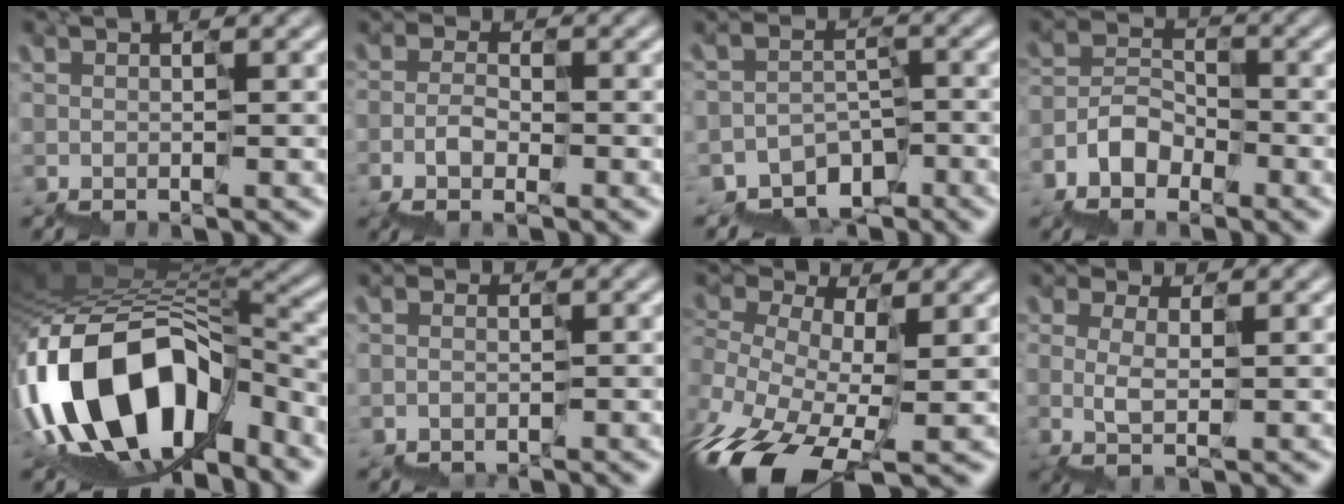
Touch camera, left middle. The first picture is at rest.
{"total": 1.4, "force": [-1.1, 0.8, 0.4], "torque": [-0.014, 0.009, -0.017]}
{"total": 4.7, "force": [-3.9, 2.5, 0.8], "torque": [-0.001, 0.004, -0.061]}
{"total": 3.5, "force": [-2.5, 2.3, 0.6], "torque": [-0.017, 0.015, -0.047]}
{"total": 14.9, "force": [-6.1, 8.6, 10.6], "torque": [-0.201, 0.018, -0.099]}
{"total": 1.8, "force": [-1.5, 0.1, -0.9], "torque": [0.004, 0.000, -0.022]}
{"total": 7.7, "force": [-2.6, 5.1, 5.2], "torque": [-0.124, -0.002, -0.041]}
{"total": 1.1, "force": [0.8, 0.5, 0.7], "torque": [-0.022, 0.004, 0.024]}